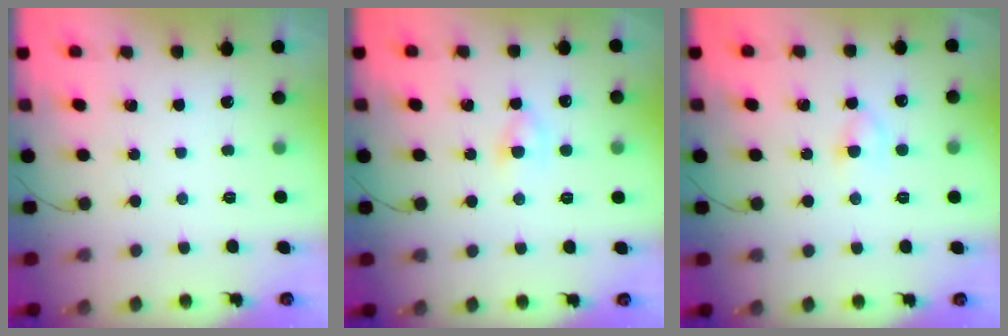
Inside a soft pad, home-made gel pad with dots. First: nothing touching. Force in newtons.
{"total": 3.2, "press": 3.0, "slide": 1.2}
{"total": 3.2, "press": 3.0, "slide": 1.2}